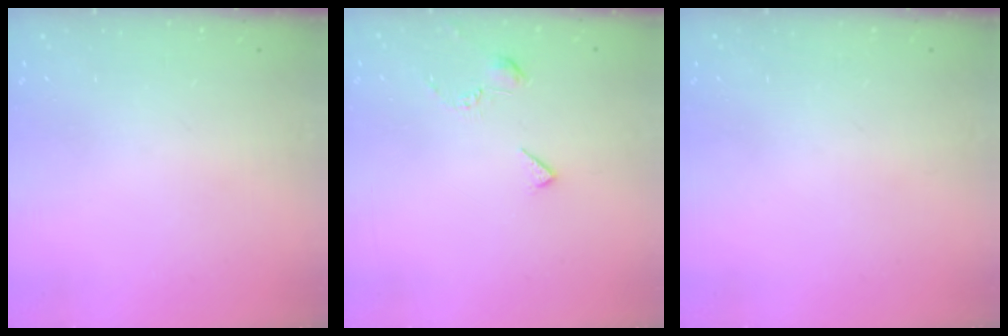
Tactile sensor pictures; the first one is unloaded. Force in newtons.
{"total": 3.0, "press": 2.9, "slide": 0.7}
{"total": 0.0}